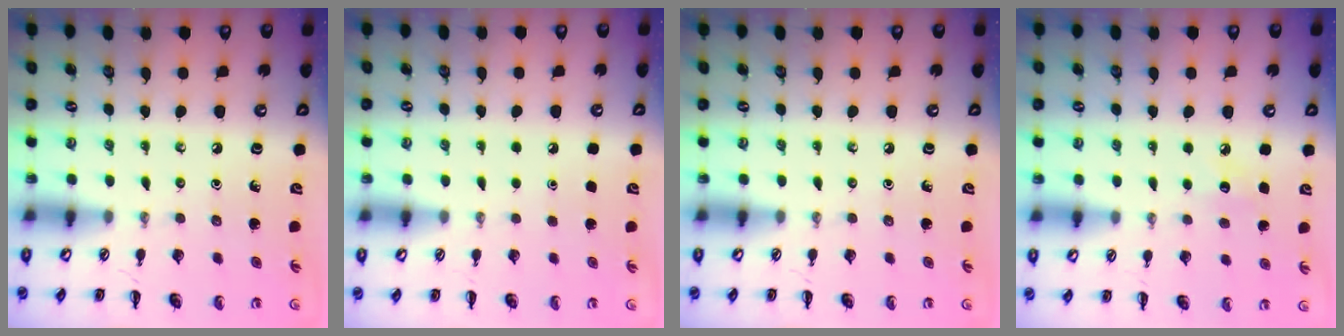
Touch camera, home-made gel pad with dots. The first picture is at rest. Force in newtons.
{"total": 1.8, "press": 1.8, "slide": 0.1}
{"total": 0.0}
{"total": 5.8, "press": 5.6, "slide": 1.4}